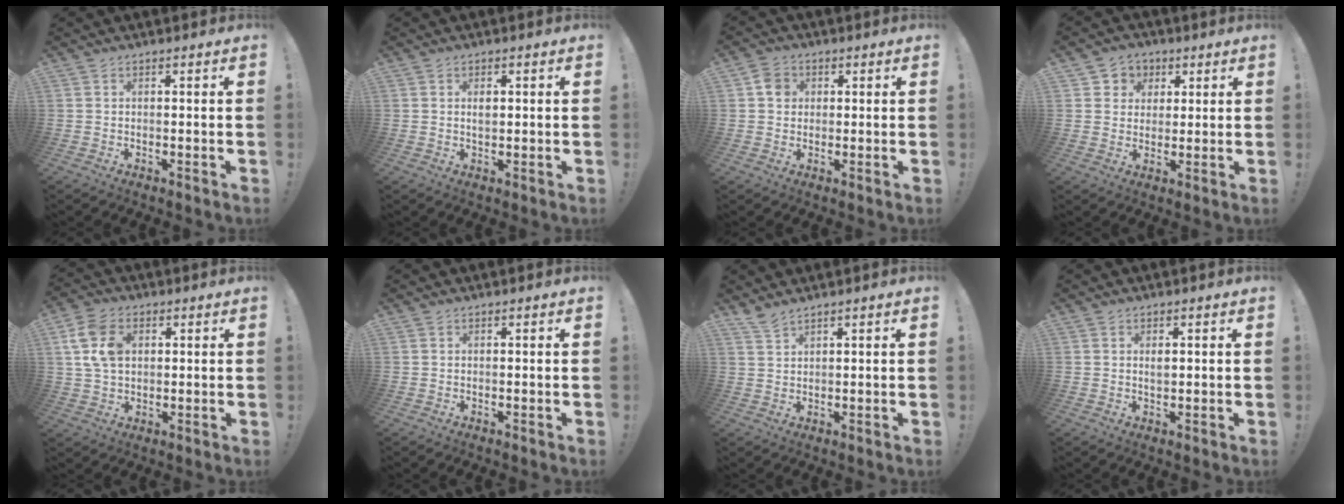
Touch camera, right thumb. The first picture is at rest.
{"total": 2.0, "force": [0.4, 1.3, 1.5], "torque": [-0.018, -0.001, 0.002]}
{"total": 4.8, "force": [1.0, 4.3, 1.9], "torque": [-0.023, 0.007, 0.019]}
{"total": 3.8, "force": [0.7, 3.6, 1.0], "torque": [-0.007, -0.001, 0.012]}
{"total": 11.3, "force": [3.1, 7.6, 7.8], "torque": [-0.147, -0.002, 0.061]}
{"total": 0.0}
{"total": 4.8, "force": [4.2, 0.8, 2.2], "torque": [-0.044, -0.025, 0.078]}
{"total": 1.6, "force": [0.4, 0.9, 1.3], "torque": [-0.021, 0.000, 0.006]}